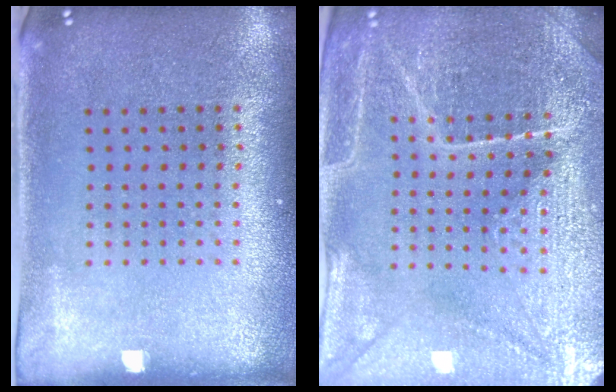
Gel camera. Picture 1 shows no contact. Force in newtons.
{"total": 4.6, "press": 4.4, "slide": 1.2}